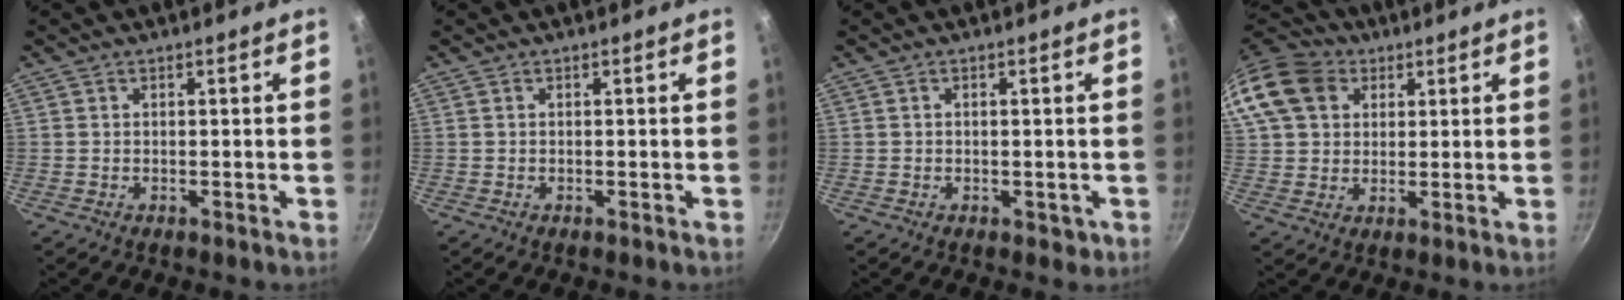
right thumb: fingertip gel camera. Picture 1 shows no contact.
{"total": 0.0}
{"total": 1.7, "force": [-0.3, 1.4, 0.9], "torque": [-0.009, 0.001, -0.002]}
{"total": 15.6, "force": [5.7, 12.2, 7.9], "torque": [-0.153, 0.020, 0.094]}